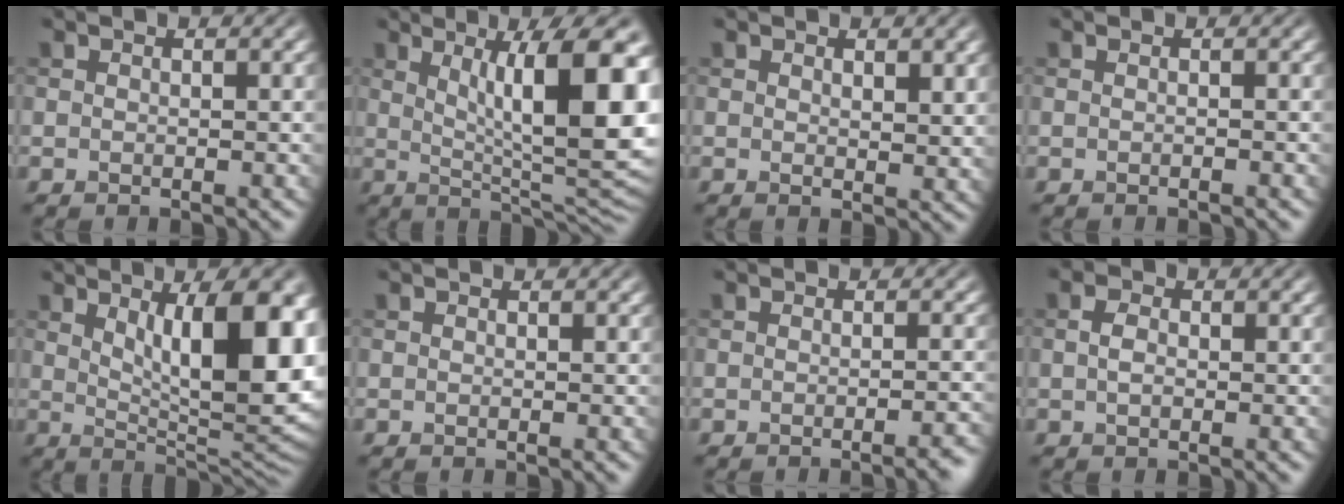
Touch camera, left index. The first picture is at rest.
{"total": 12.5, "force": [2.9, 3.2, 11.8], "torque": [-0.153, -0.003, 0.049]}
{"total": 1.9, "force": [1.0, 0.7, 1.5], "torque": [-0.019, -0.009, 0.021]}
{"total": 0.7, "force": [-0.2, 0.3, 0.6], "torque": [-0.002, 0.002, -0.006]}
{"total": 12.6, "force": [3.2, 4.4, 11.4], "torque": [-0.127, -0.006, 0.051]}
{"total": 0.0}
{"total": 2.9, "force": [-1.4, 0.9, 2.3], "torque": [-0.013, 0.005, -0.022]}
{"total": 1.7, "force": [0.1, 1.1, 1.4], "torque": [-0.028, 0.003, -0.002]}